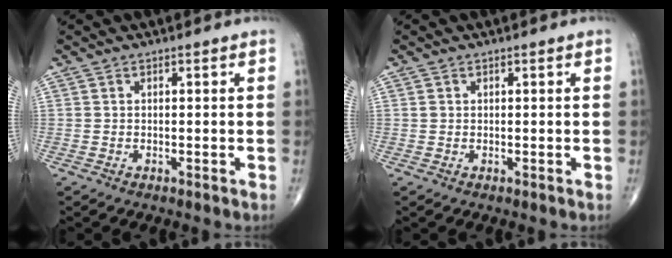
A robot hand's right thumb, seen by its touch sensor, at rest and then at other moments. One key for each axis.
{"total": 0.5, "fx": 0.2, "fy": 0.5, "fz": 0.2, "tx": 0.000, "ty": 0.001, "tz": 0.004}